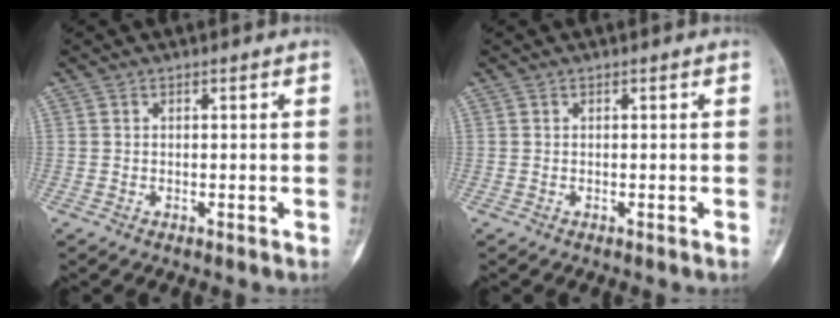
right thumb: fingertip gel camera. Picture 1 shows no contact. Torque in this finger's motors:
{"motor_torque": [0.56, 0.01, 0.28, -0.12, -0.02]}